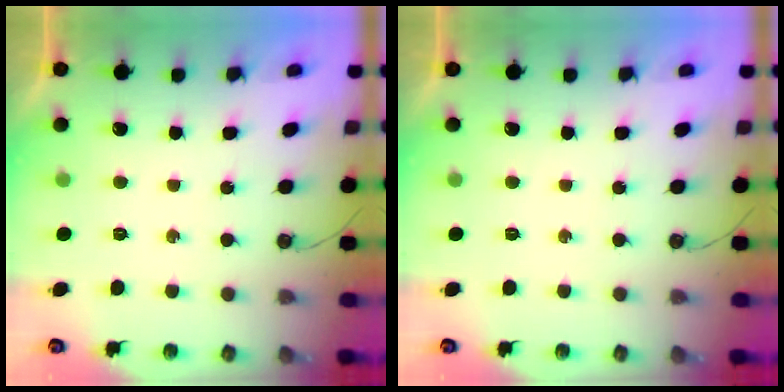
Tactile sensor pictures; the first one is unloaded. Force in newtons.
{"total": 0.0}